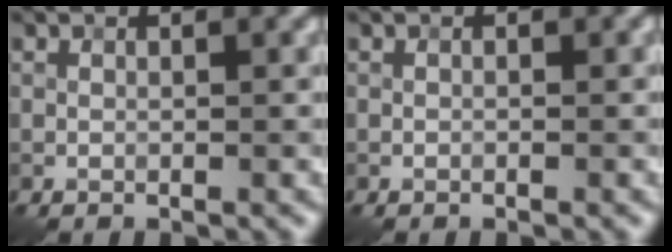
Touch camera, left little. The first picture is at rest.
{"total": 0.0}